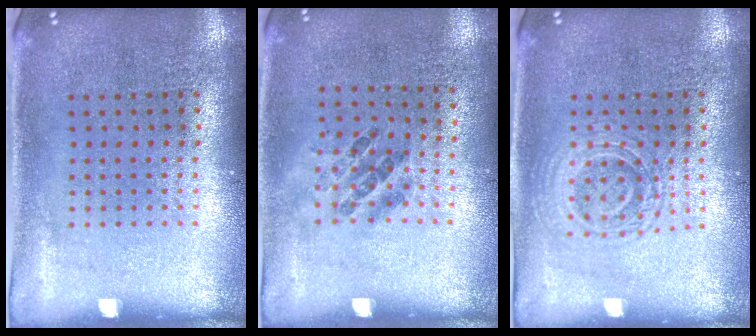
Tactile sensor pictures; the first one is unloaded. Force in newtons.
{"total": 1.1, "press": 0.6, "slide": 0.9}
{"total": 1.4, "press": 1.4, "slide": 0.3}